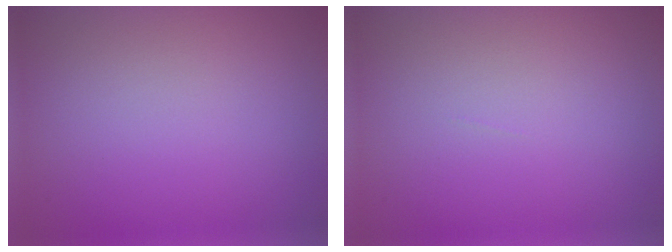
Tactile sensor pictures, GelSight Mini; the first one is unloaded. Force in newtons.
{"total": 0.0}